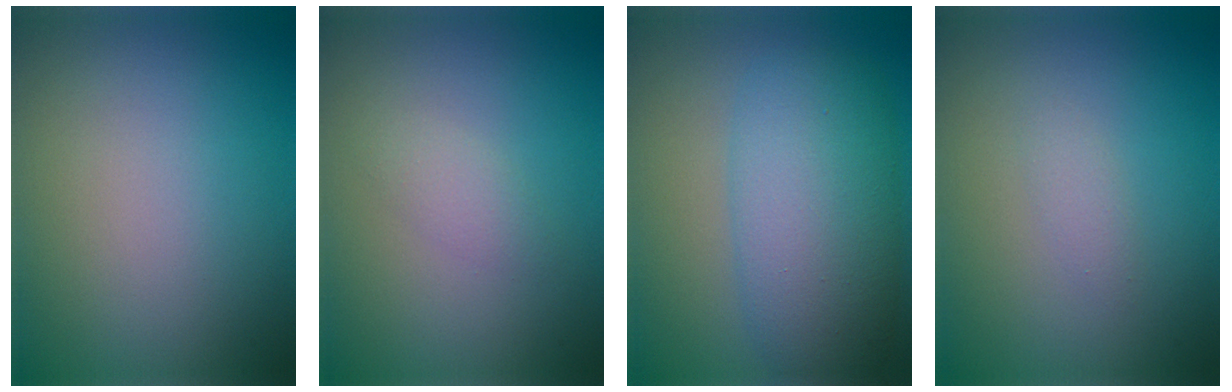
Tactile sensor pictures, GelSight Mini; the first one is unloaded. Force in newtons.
{"total": 1.4, "press": 1.4, "slide": 0.1}
{"total": 7.6, "press": 7.6, "slide": 0.1}
{"total": 0.9, "press": 0.9, "slide": 0.0}